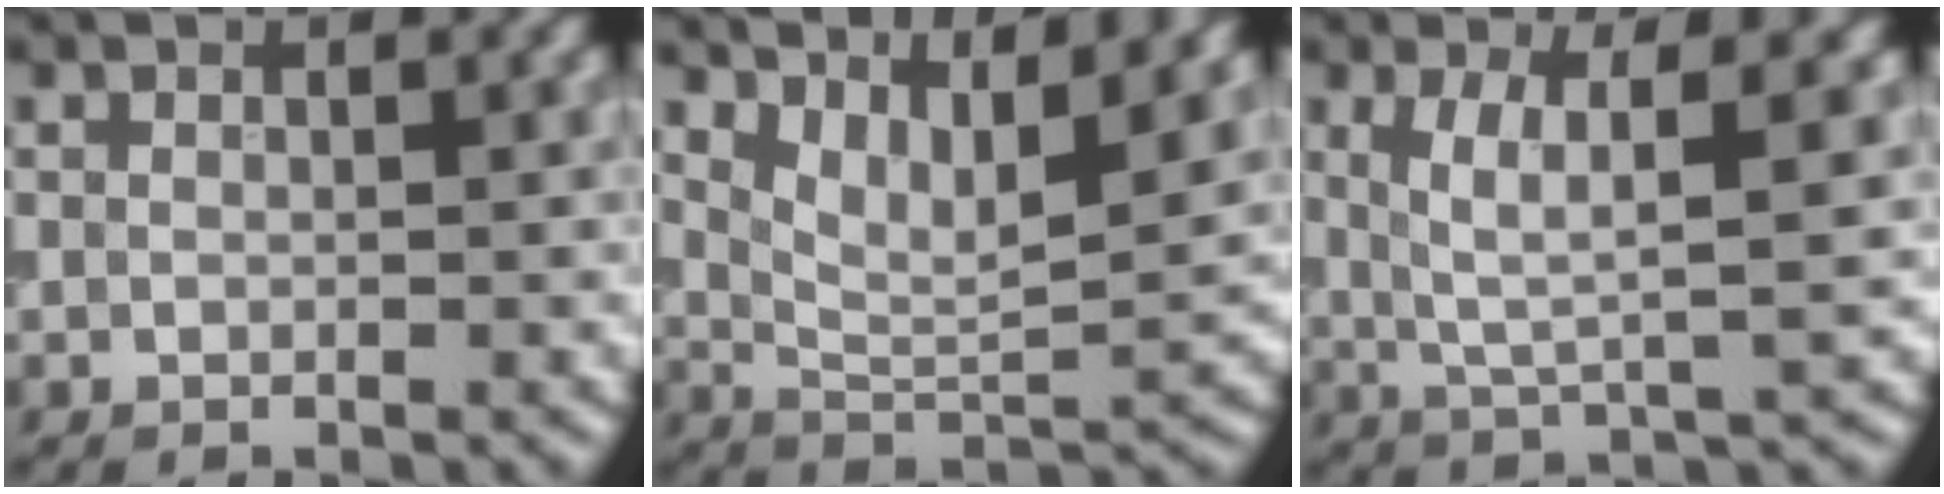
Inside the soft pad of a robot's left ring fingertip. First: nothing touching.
{"total": 6.4, "force": [3.7, 2.1, 4.8], "torque": [-0.090, -0.007, 0.073]}
{"total": 5.2, "force": [1.3, 1.1, 4.9], "torque": [-0.095, -0.003, 0.027]}